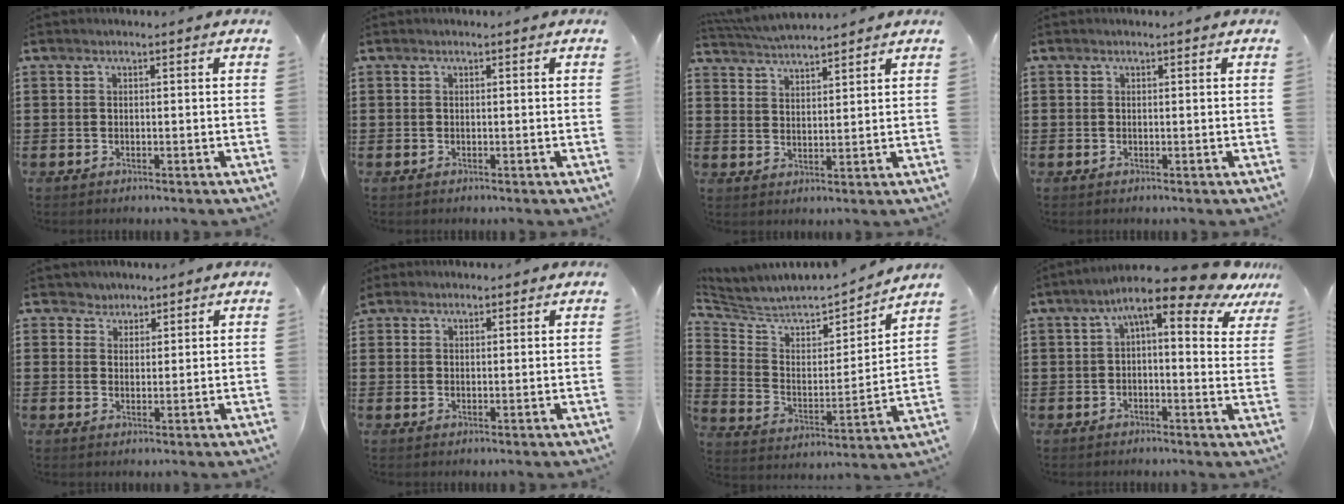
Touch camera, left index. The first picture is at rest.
{"total": 0.0}
{"total": 4.2, "force": [4.2, 0.0, 0.5], "torque": [-0.024, -0.014, 0.077]}
{"total": 0.0}
{"total": 2.6, "force": [1.9, 1.7, -0.2], "torque": [-0.009, 0.010, 0.035]}
{"total": 2.0, "force": [1.8, 0.8, 0.2], "torque": [-0.008, 0.004, 0.037]}
{"total": 3.6, "force": [3.3, 1.4, 0.2], "torque": [-0.035, -0.038, 0.047]}
{"total": 10.4, "force": [6.1, 2.1, 8.1], "torque": [-0.140, -0.024, 0.095]}